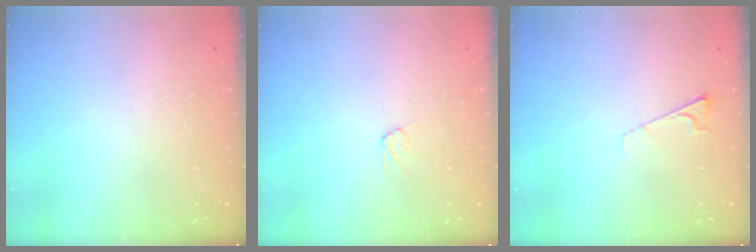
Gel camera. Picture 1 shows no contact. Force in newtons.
{"total": 7.0, "press": 7.0, "slide": 0.7}
{"total": 5.7, "press": 5.6, "slide": 0.7}